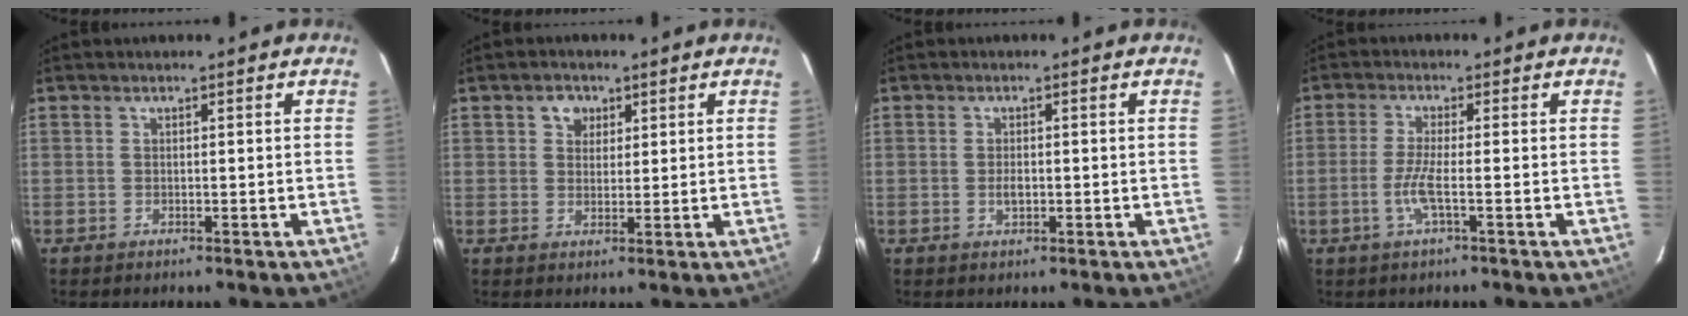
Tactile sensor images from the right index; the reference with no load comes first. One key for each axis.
{"total": 3.0, "fx": 1.5, "fy": 2.4, "fz": 0.9, "tx": -0.006, "ty": 0.008, "tz": 0.027}
{"total": 1.8, "fx": -0.3, "fy": 1.0, "fz": 1.4, "tx": -0.026, "ty": 0.001, "tz": -0.006}
{"total": 4.2, "fx": -1.5, "fy": -0.2, "fz": 3.9, "tx": -0.086, "ty": -0.004, "tz": -0.033}